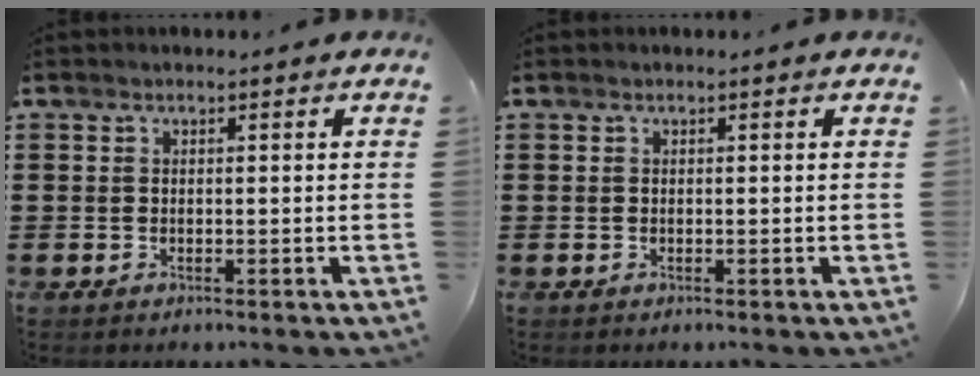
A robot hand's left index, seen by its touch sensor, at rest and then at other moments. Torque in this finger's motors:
{"motor_torque": [0.00, 0.00, 0.00, 0.00]}